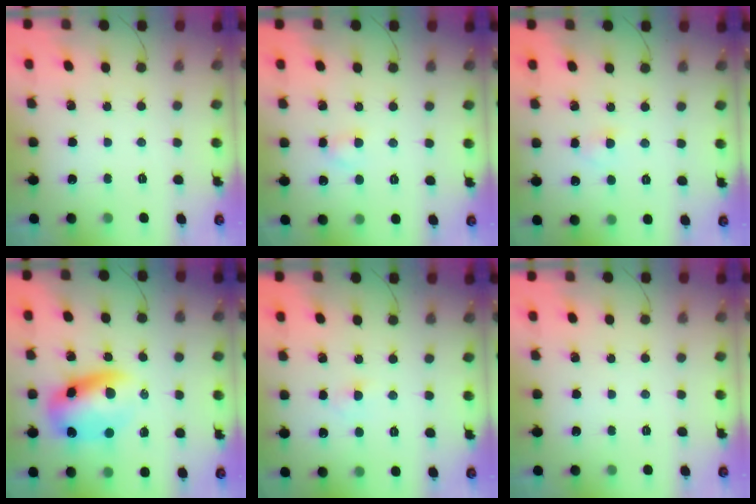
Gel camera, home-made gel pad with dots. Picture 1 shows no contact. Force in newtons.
{"total": 2.8, "press": 2.6, "slide": 1.1}
{"total": 2.1, "press": 1.9, "slide": 0.9}
{"total": 11.5, "press": 11.2, "slide": 2.7}
{"total": 2.1, "press": 1.9, "slide": 0.9}
{"total": 0.0}